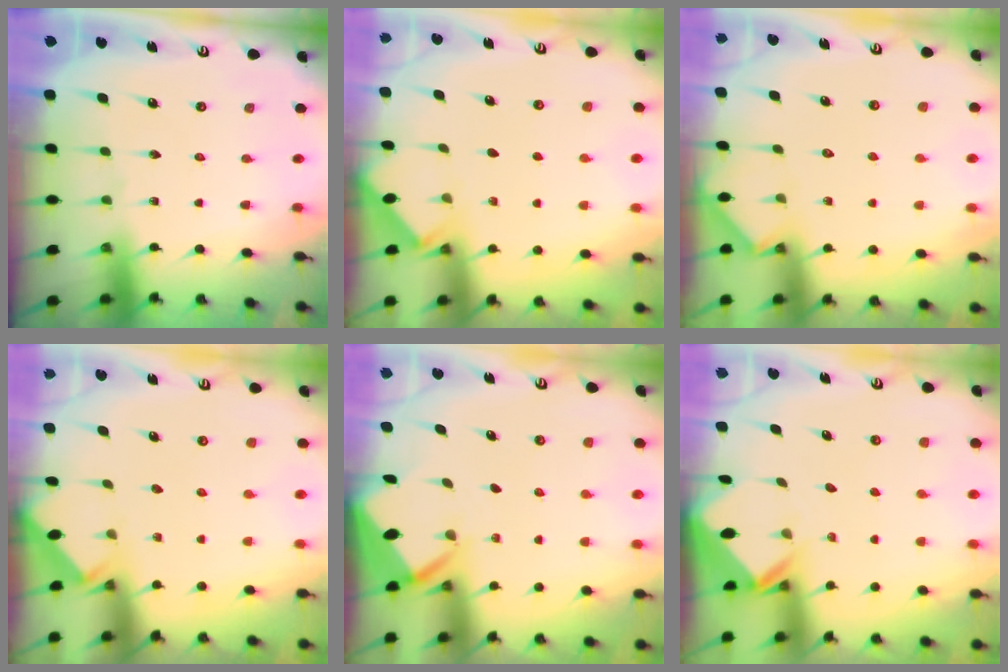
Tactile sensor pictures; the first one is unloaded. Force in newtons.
{"total": 1.7, "press": 1.6, "slide": 0.2}
{"total": 3.1, "press": 3.1, "slide": 0.4}
{"total": 1.7, "press": 1.7, "slide": 0.2}
{"total": 2.7, "press": 2.7, "slide": 0.3}
{"total": 2.6, "press": 2.6, "slide": 0.2}